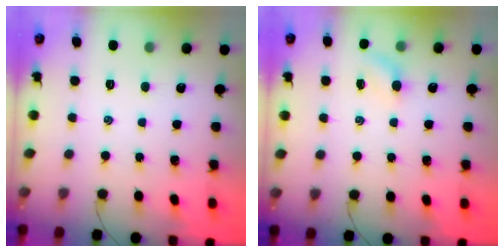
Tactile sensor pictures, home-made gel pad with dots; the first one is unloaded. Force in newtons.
{"total": 4.4, "press": 4.3, "slide": 0.9}